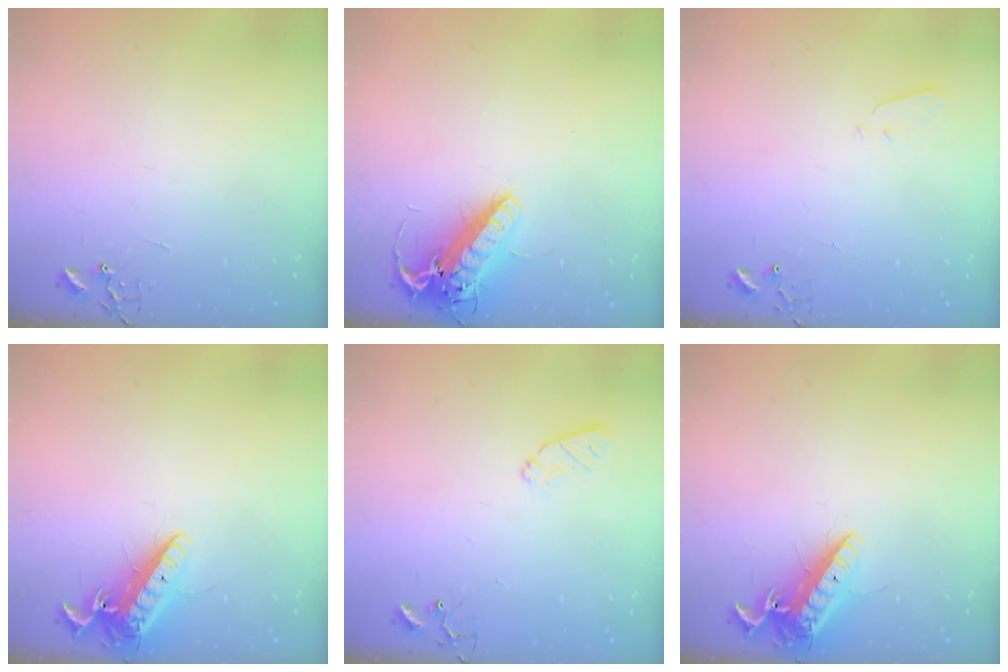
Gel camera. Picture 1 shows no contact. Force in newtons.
{"total": 15.6, "press": 15.3, "slide": 3.2}
{"total": 2.2, "press": 2.1, "slide": 0.3}
{"total": 14.0, "press": 13.9, "slide": 2.0}
{"total": 6.2, "press": 6.2, "slide": 0.9}
{"total": 14.0, "press": 13.9, "slide": 2.0}